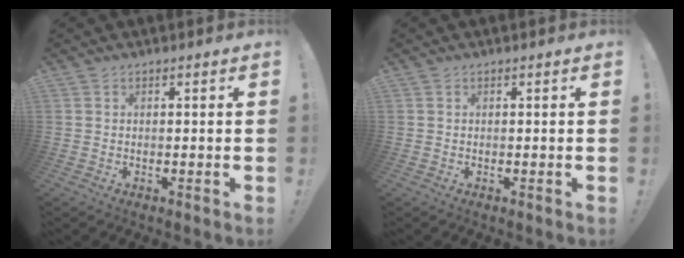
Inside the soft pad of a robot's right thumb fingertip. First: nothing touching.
{"total": 0.0}